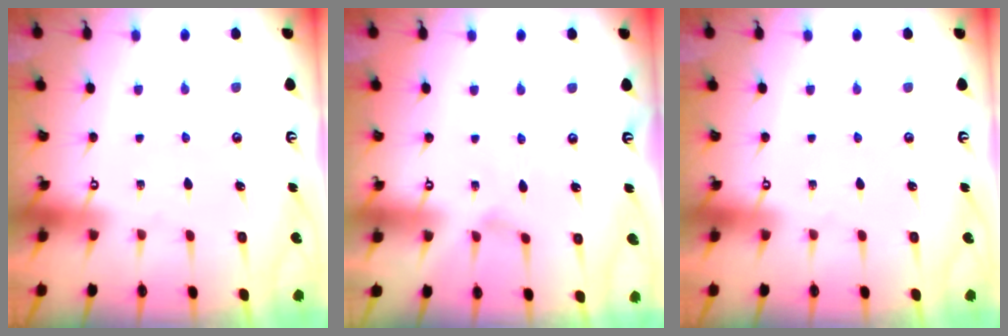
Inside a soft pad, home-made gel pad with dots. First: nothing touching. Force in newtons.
{"total": 0.0}
{"total": 0.0}